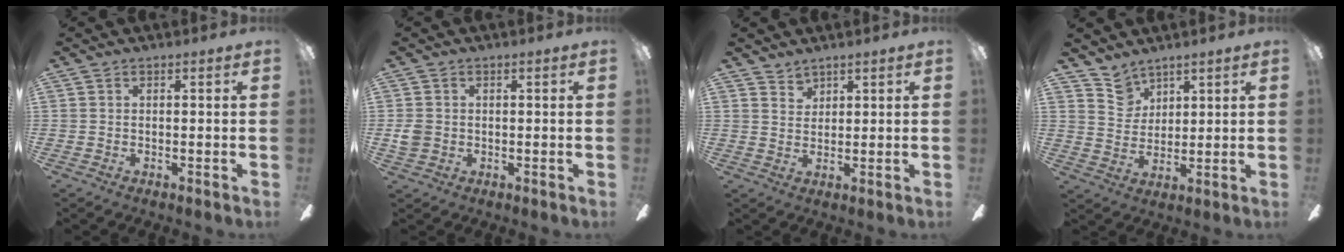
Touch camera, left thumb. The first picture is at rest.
{"total": 3.4, "force": [0.0, 3.0, 1.5], "torque": [-0.018, 0.004, 0.001]}
{"total": 2.7, "force": [2.4, 1.2, -0.1], "torque": [-0.003, -0.014, 0.048]}
{"total": 6.8, "force": [5.4, 4.1, 0.6], "torque": [-0.024, -0.028, 0.104]}